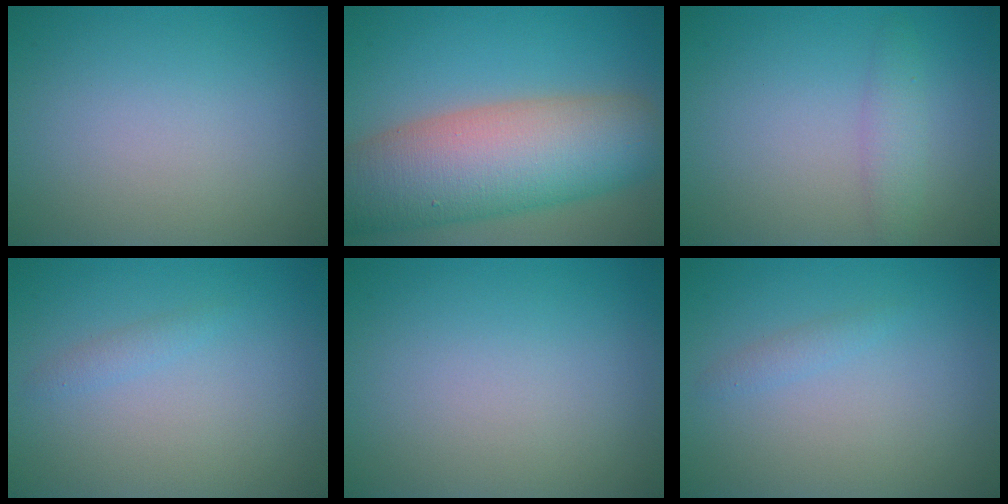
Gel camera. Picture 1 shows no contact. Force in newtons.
{"total": 12.2, "press": 12.2, "slide": 0.7}
{"total": 1.8, "press": 1.8, "slide": 0.1}
{"total": 0.9, "press": 0.9, "slide": 0.0}
{"total": 0.0}
{"total": 0.9, "press": 0.9, "slide": 0.0}